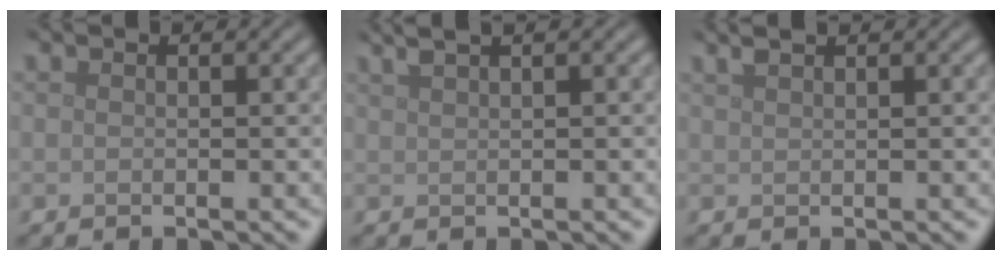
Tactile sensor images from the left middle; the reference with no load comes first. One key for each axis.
{"total": 3.6, "fx": 2.4, "fy": 1.3, "fz": 2.3, "tx": -0.021, "ty": 0.021, "tz": 0.018}
{"total": 1.8, "fx": 1.3, "fy": 0.6, "fz": 1.1, "tx": -0.011, "ty": 0.006, "tz": 0.013}